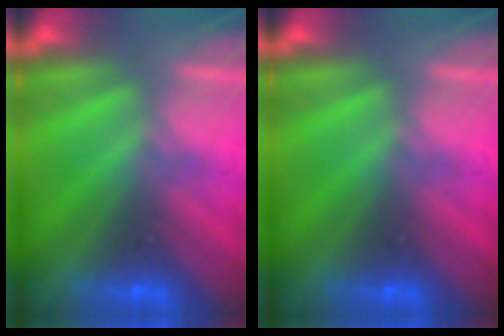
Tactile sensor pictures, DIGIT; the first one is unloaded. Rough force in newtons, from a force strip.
{"total": 0.0}